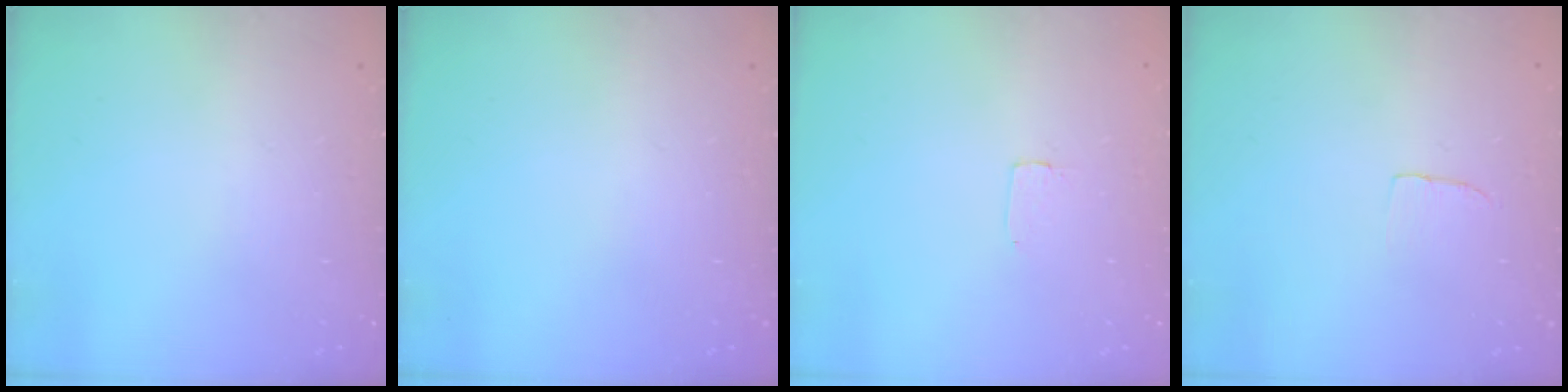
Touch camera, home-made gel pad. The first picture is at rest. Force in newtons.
{"total": 0.0}
{"total": 1.7, "press": 1.7, "slide": 0.1}
{"total": 2.7, "press": 2.7, "slide": 0.2}